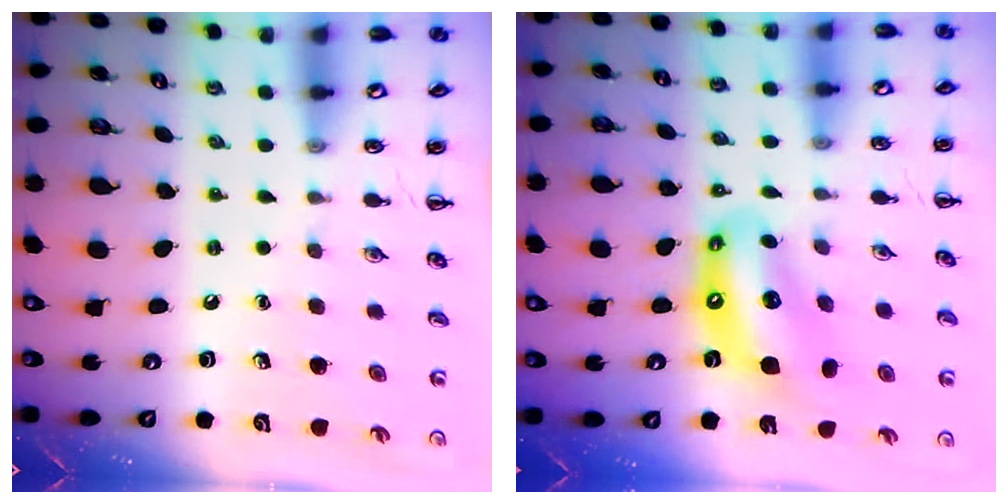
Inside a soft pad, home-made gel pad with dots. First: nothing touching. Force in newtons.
{"total": 12.4, "press": 12.0, "slide": 3.3}